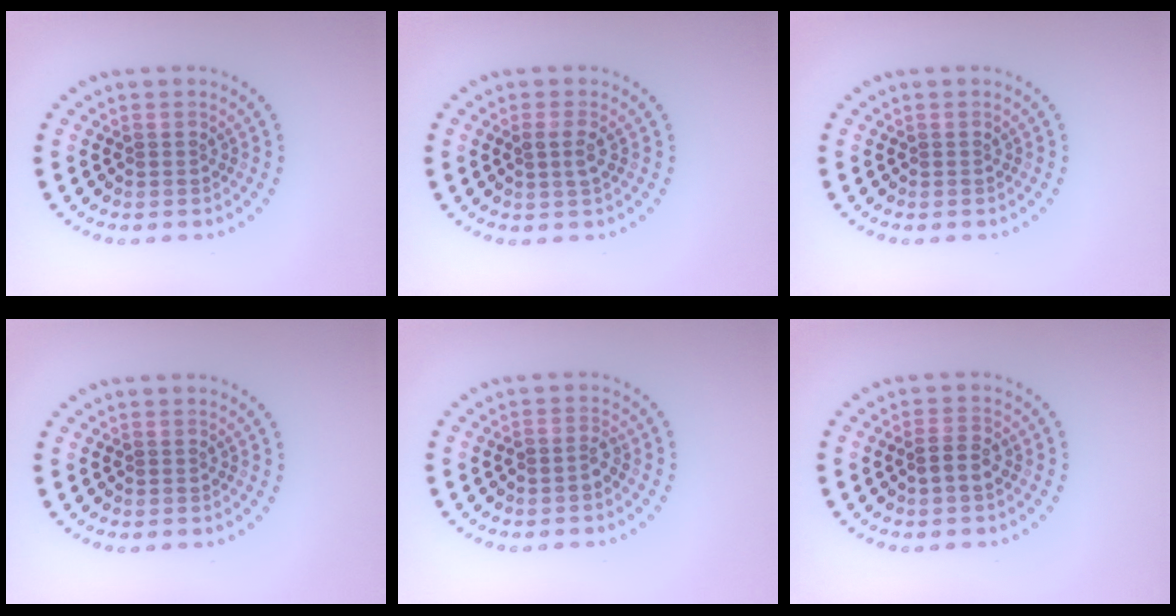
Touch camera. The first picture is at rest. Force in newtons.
{"total": 1.2, "press": 1.1, "slide": 0.4}
{"total": 0.0}
{"total": 0.0}
{"total": 1.3, "press": 1.0, "slide": 0.7}
{"total": 1.8, "press": 1.7, "slide": 0.6}